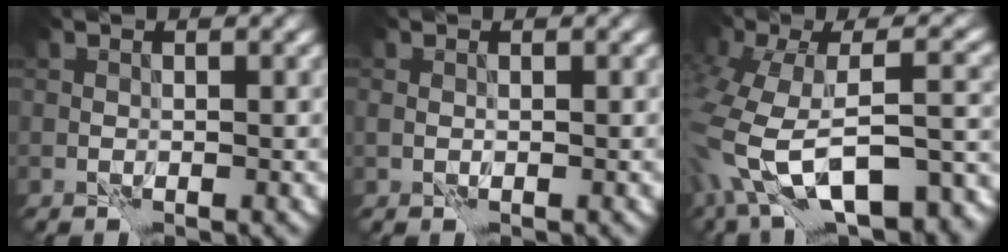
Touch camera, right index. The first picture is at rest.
{"total": 0.0}
{"total": 12.3, "force": [-6.1, 5.5, 9.2], "torque": [-0.186, -0.010, -0.076]}